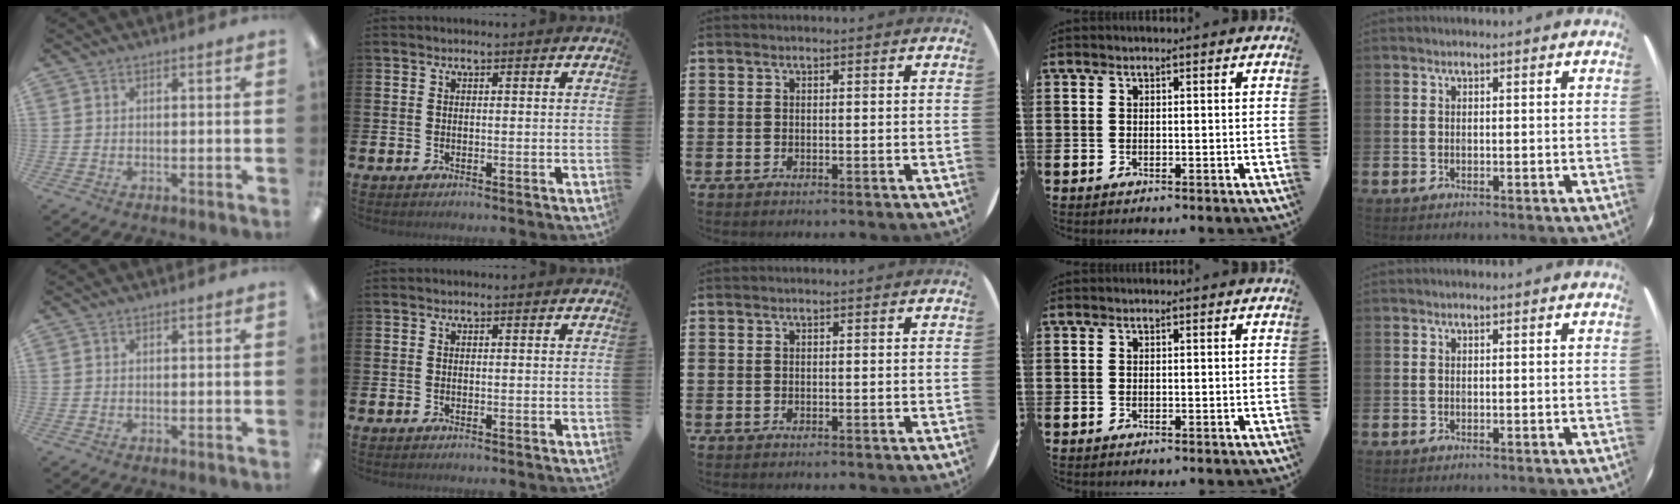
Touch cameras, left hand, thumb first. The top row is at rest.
{}